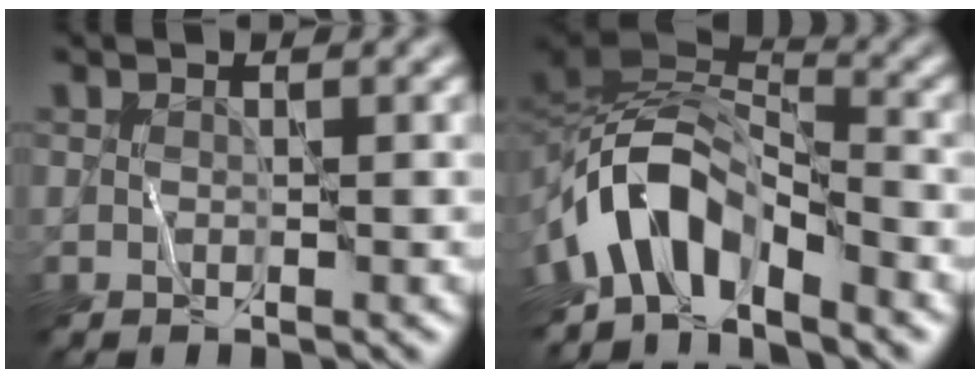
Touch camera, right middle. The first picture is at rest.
{"total": 7.9, "force": [-4.4, 4.0, 5.2], "torque": [-0.076, 0.011, -0.091]}